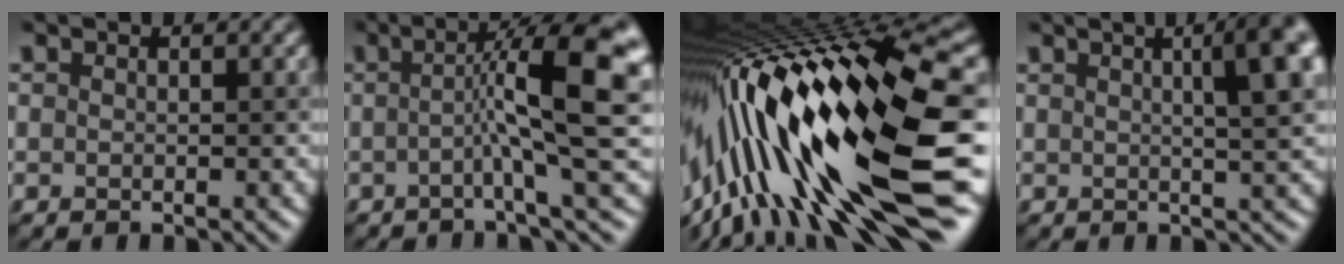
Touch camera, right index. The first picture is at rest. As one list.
[{"total": 10.6, "force": [-0.2, 1.6, 10.4], "torque": [-0.133, 0.018, -0.013]}, {"total": 18.1, "force": [-2.2, 4.9, 17.3], "torque": [-0.290, 0.014, -0.053]}, {"total": 7.4, "force": [2.1, 2.1, 6.7], "torque": [-0.037, 0.028, 0.015]}]